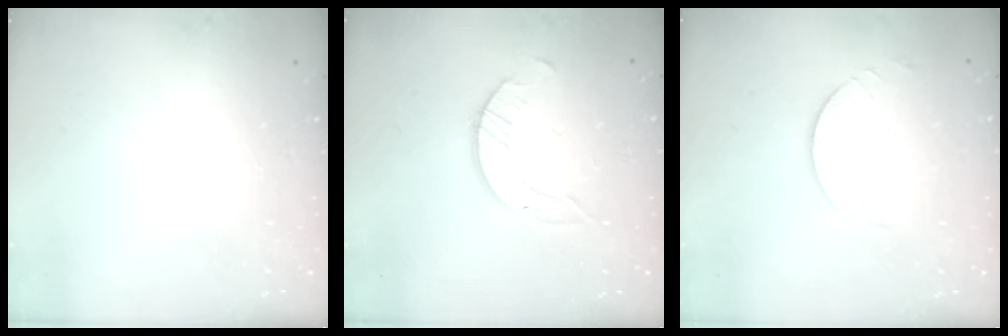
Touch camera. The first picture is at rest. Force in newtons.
{"total": 2.4, "press": 2.4, "slide": 0.3}
{"total": 2.5, "press": 2.5, "slide": 0.2}